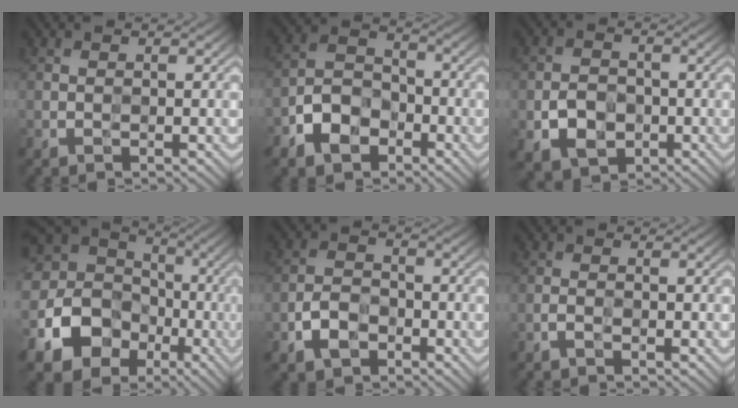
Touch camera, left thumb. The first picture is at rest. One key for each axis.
{"total": 7.4, "fx": -4.1, "fy": 4.7, "fz": 3.9, "tx": -0.086, "ty": 0.001, "tz": -0.093}
{"total": 5.0, "fx": -1.8, "fy": 3.8, "fz": 2.8, "tx": -0.056, "ty": -0.008, "tz": -0.033}
{"total": 19.2, "fx": -4.5, "fy": 16.7, "fz": 8.3, "tx": -0.225, "ty": -0.024, "tz": -0.093}
{"total": 4.5, "fx": -2.5, "fy": 2.8, "fz": 2.5, "tx": -0.049, "ty": 0.001, "tz": -0.055}
{"total": 0.9, "fx": -0.7, "fy": 0.1, "fz": 0.6, "tx": -0.013, "ty": 0.004, "tz": -0.015}